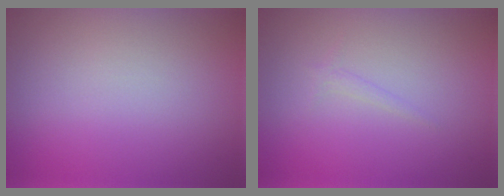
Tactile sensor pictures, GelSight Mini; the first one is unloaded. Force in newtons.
{"total": 0.6, "press": 0.6, "slide": 0.0}